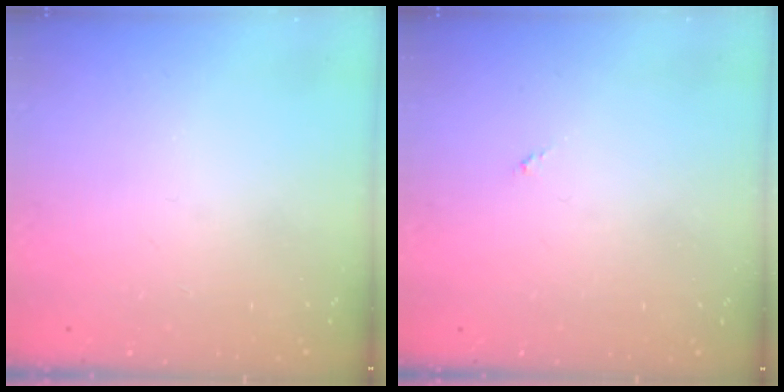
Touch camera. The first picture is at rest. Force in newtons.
{"total": 0.0}